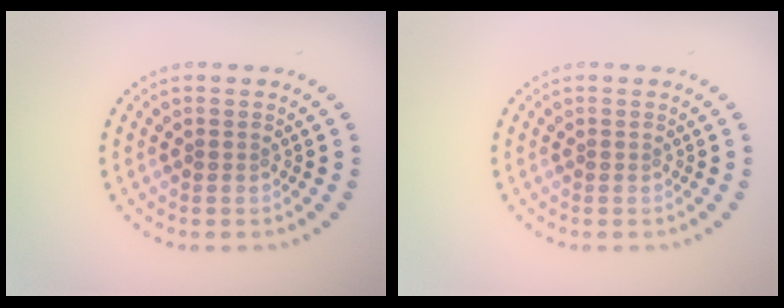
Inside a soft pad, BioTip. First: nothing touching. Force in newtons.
{"total": 0.0}